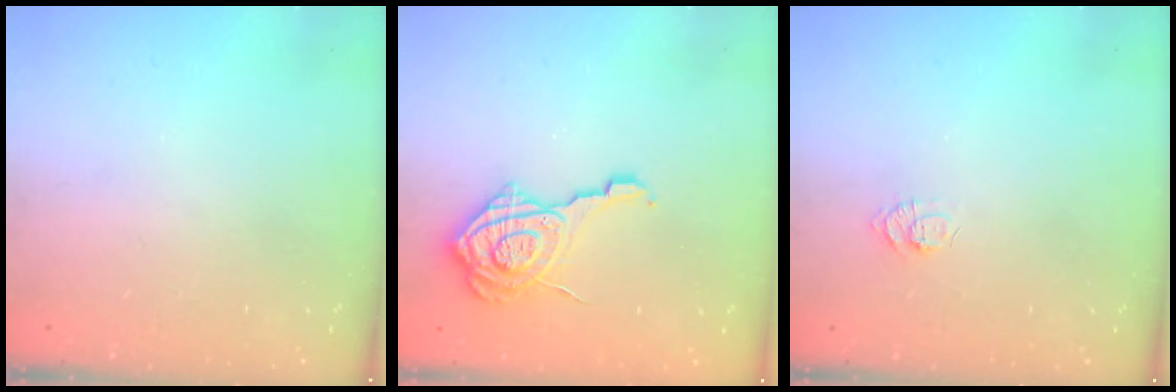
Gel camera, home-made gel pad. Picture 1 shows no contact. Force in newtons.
{"total": 14.0, "press": 14.0, "slide": 1.0}
{"total": 4.7, "press": 4.7, "slide": 0.5}